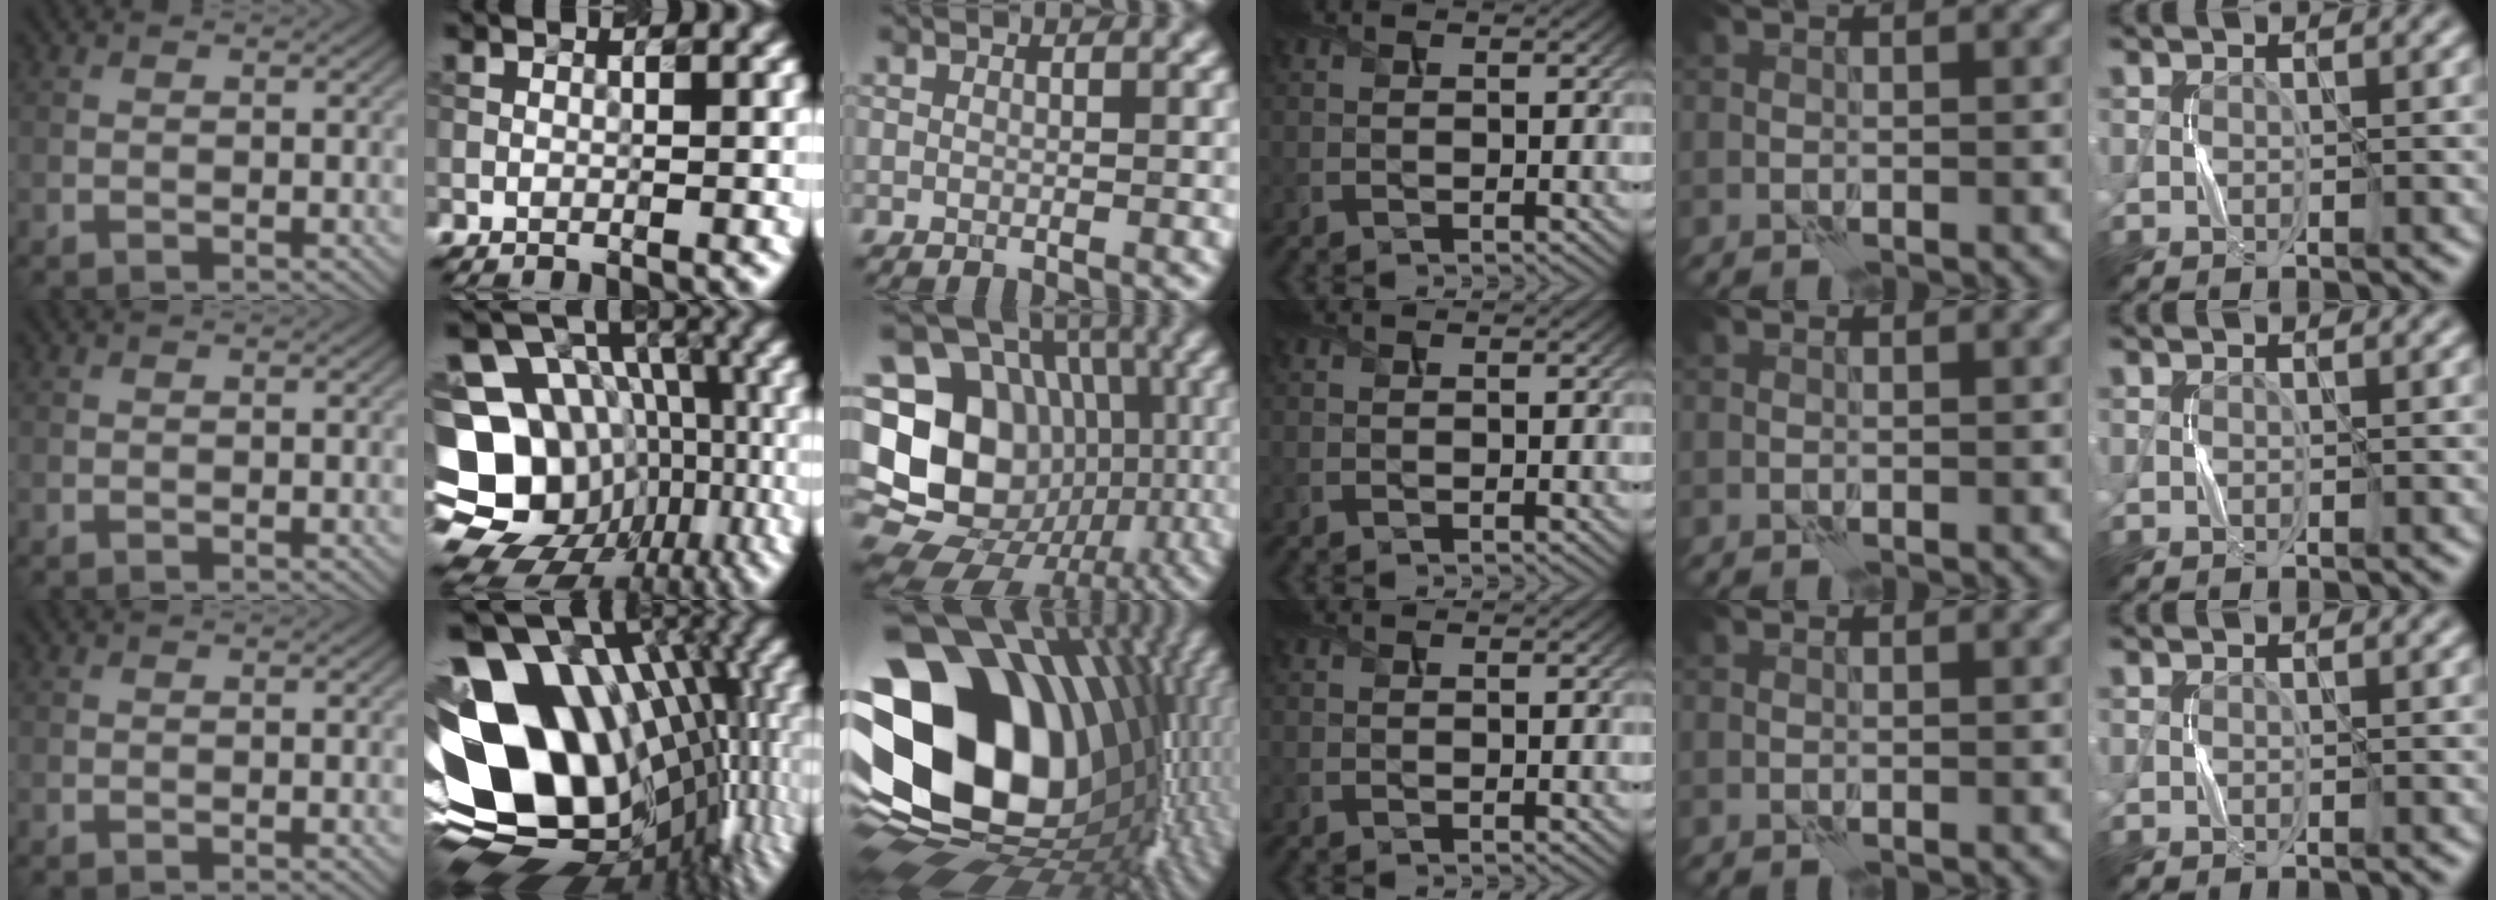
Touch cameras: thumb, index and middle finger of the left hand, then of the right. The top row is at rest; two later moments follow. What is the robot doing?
{"motion": "press", "object": "button"}